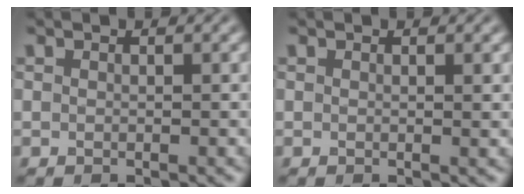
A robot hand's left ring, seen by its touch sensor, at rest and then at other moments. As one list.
[{"total": 0.5, "force": [0.3, 0.1, 0.4], "torque": [-0.003, 0.000, 0.003]}]